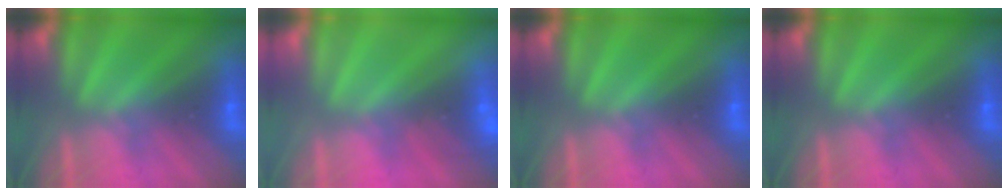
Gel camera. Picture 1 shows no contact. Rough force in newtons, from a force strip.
{"total": 2.5}
{"total": 0.0}
{"total": 0.0}